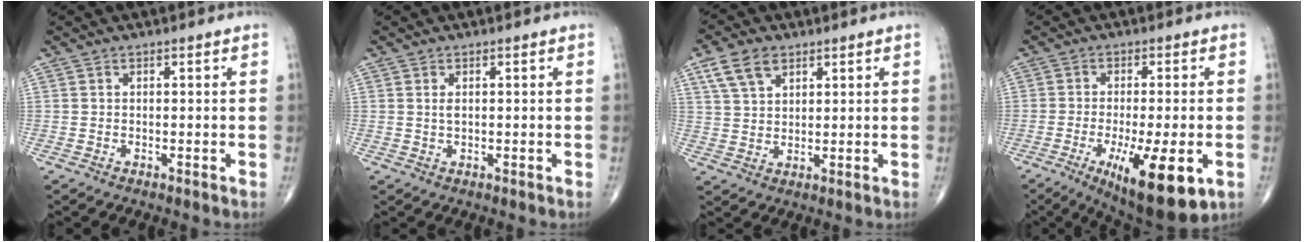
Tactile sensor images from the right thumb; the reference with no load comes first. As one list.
[{"total": 1.2, "force": [0.3, 0.5, 1.0], "torque": [-0.019, -0.001, 0.007]}, {"total": 6.7, "force": [3.6, 4.1, 3.9], "torque": [-0.064, -0.008, 0.073]}, {"total": 15.1, "force": [-5.4, 4.2, 13.4], "torque": [-0.195, -0.012, -0.070]}]